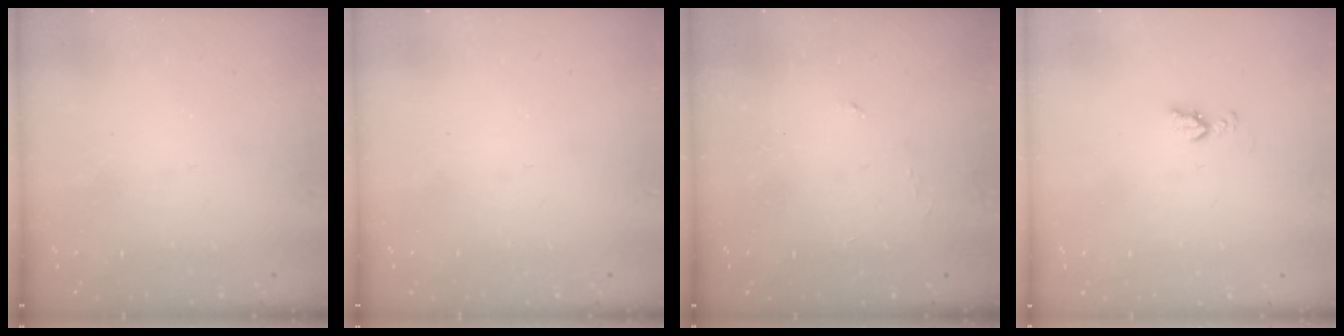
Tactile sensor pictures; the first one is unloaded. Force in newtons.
{"total": 0.0}
{"total": 3.1, "press": 3.1, "slide": 0.5}
{"total": 4.5, "press": 4.5, "slide": 0.6}